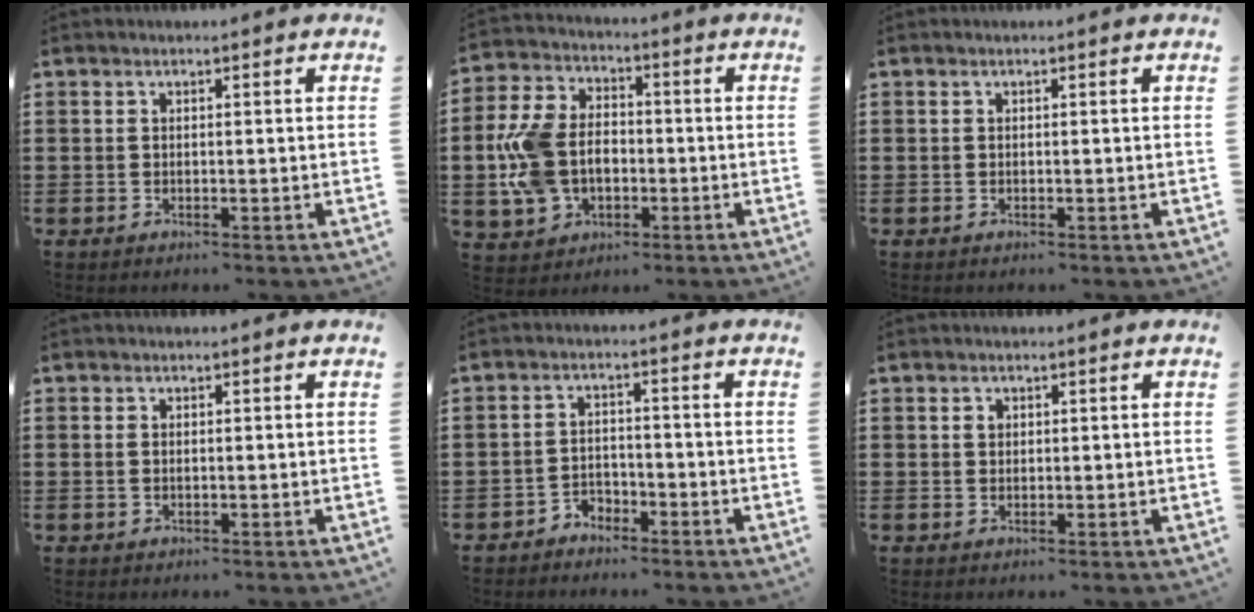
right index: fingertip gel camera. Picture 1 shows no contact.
{"total": 10.2, "force": [-0.9, 7.5, 6.9], "torque": [-0.189, 0.011, -0.024]}
{"total": 0.0}
{"total": 1.0, "force": [0.1, 0.6, 0.8], "torque": [-0.017, 0.005, 0.000]}
{"total": 2.6, "force": [-2.4, 1.0, -0.1], "torque": [-0.007, 0.005, -0.052]}
{"total": 1.1, "force": [0.4, 0.9, 0.5], "torque": [-0.011, 0.004, 0.008]}